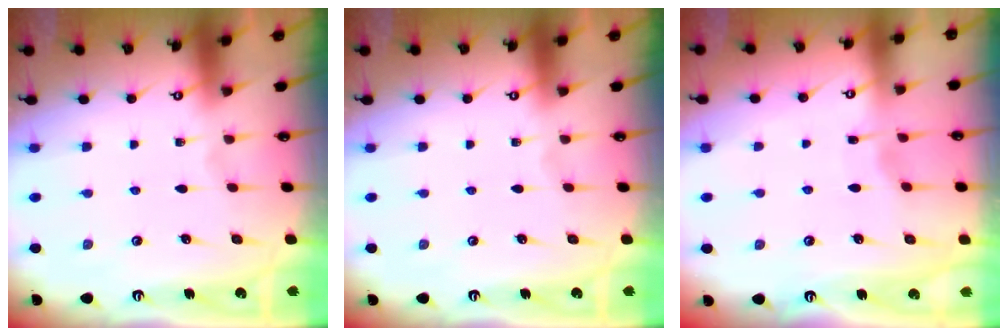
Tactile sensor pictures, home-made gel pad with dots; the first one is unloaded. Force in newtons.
{"total": 0.0}
{"total": 2.8, "press": 2.8, "slide": 0.4}